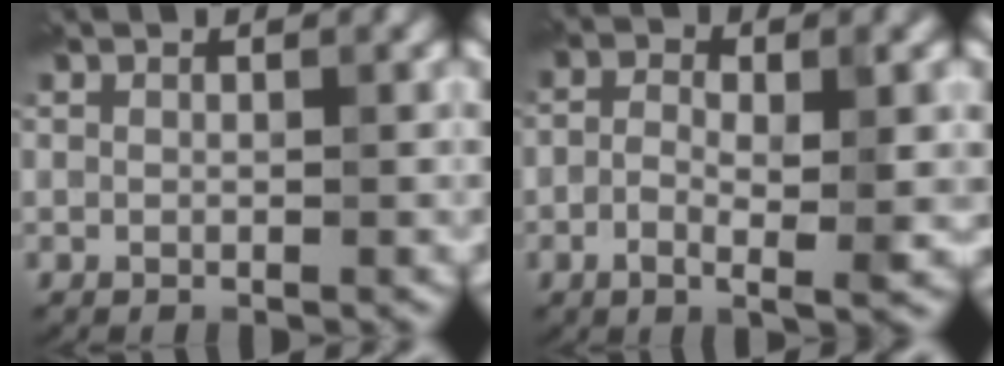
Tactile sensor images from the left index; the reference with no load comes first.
{"total": 5.2, "force": [-0.9, 1.8, 4.8], "torque": [-0.083, -0.005, -0.019]}